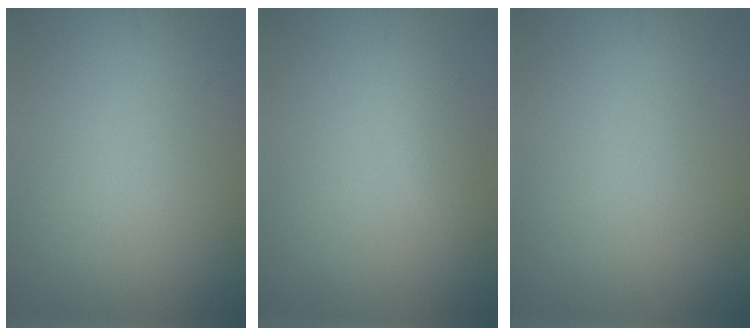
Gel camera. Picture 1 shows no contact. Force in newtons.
{"total": 1.6, "press": 1.6, "slide": 0.0}
{"total": 0.0}